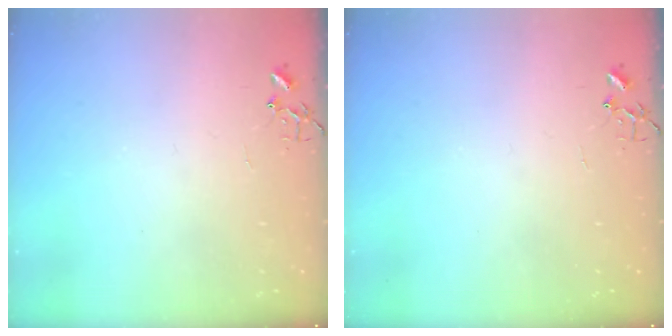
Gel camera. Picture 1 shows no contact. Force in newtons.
{"total": 0.0}